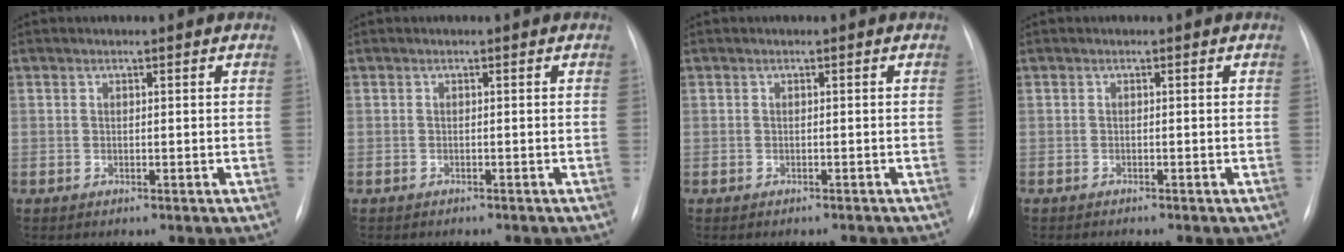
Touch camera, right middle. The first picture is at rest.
{"total": 2.4, "force": [-2.1, 0.7, 1.0], "torque": [-0.019, -0.007, -0.019]}
{"total": 3.0, "force": [-2.9, 0.7, 0.7], "torque": [-0.007, -0.001, -0.034]}
{"total": 0.9, "force": [-0.8, -0.1, 0.3], "torque": [-0.005, -0.001, -0.012]}